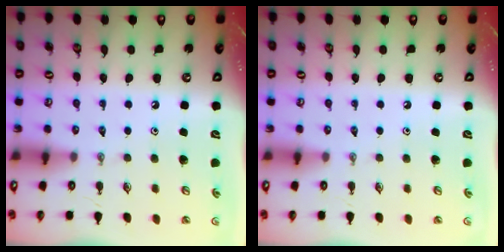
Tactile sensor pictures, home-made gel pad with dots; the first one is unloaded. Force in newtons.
{"total": 0.0}